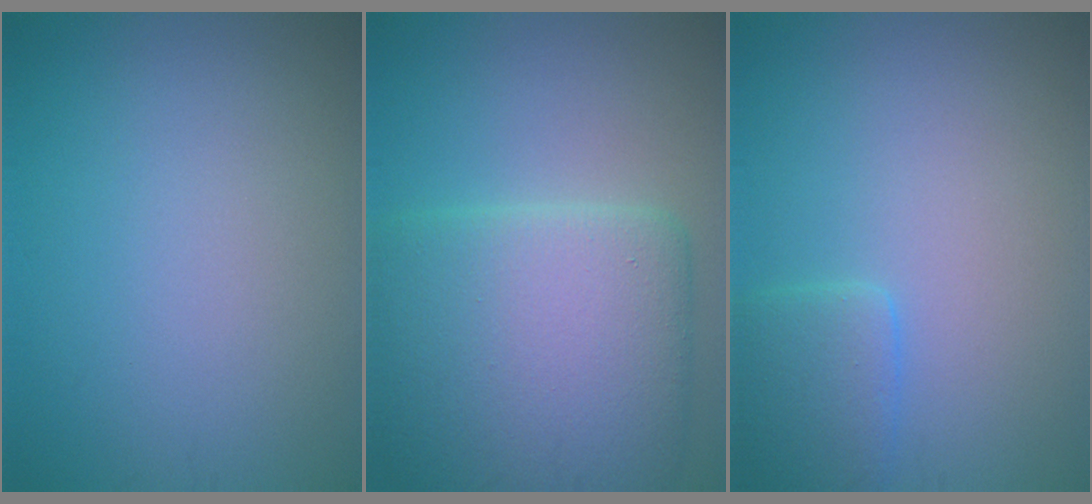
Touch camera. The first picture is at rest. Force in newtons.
{"total": 10.9, "press": 10.9, "slide": 0.3}
{"total": 2.6, "press": 2.6, "slide": 0.1}